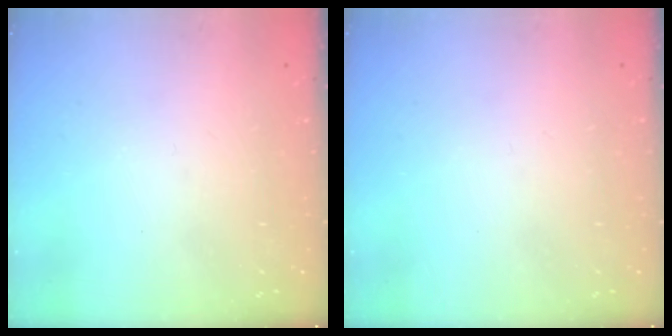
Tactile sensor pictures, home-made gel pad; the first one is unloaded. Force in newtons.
{"total": 0.0}